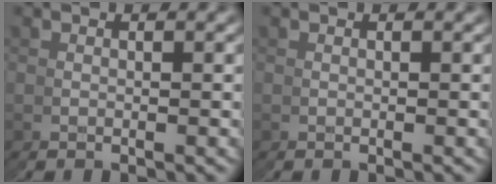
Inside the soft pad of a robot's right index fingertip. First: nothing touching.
{"total": 0.0}